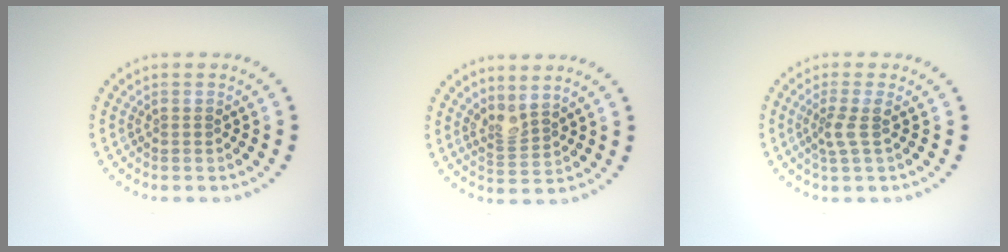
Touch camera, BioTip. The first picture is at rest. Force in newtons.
{"total": 2.1, "press": 1.5, "slide": 1.5}
{"total": 1.9, "press": 1.4, "slide": 1.3}